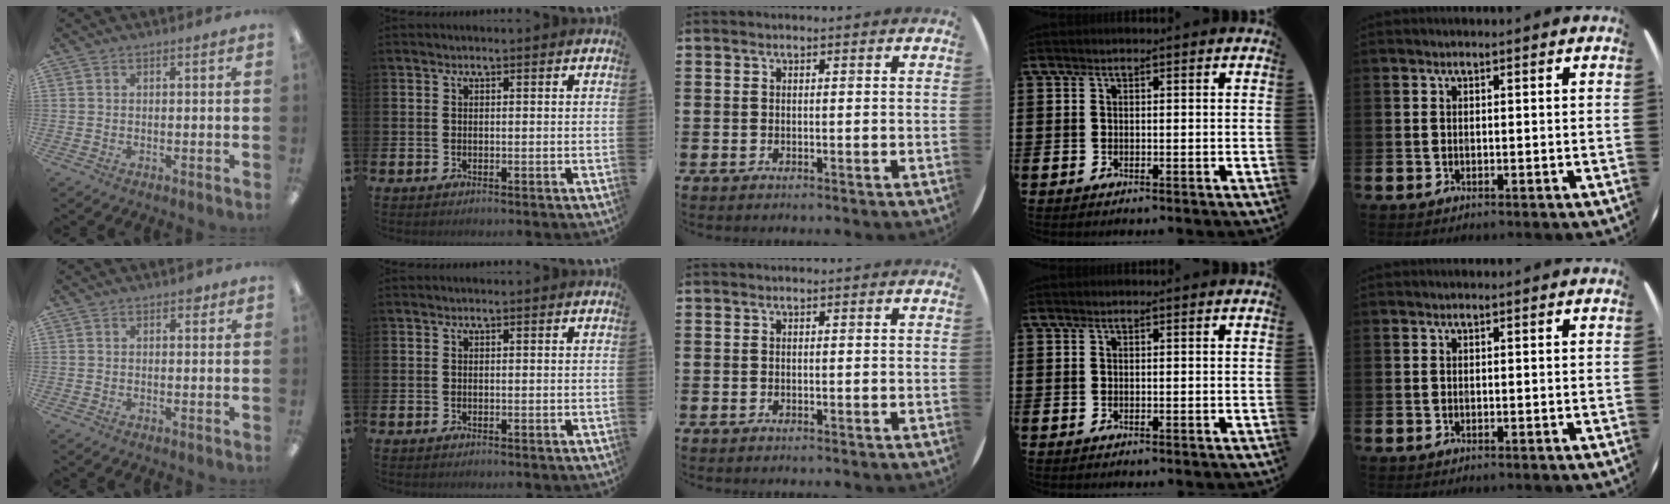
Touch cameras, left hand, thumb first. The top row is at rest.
{"thumb": {"total": 1.4, "force": [0.8, 0.8, 0.9], "torque": [-0.010, -0.001, 0.012]}}